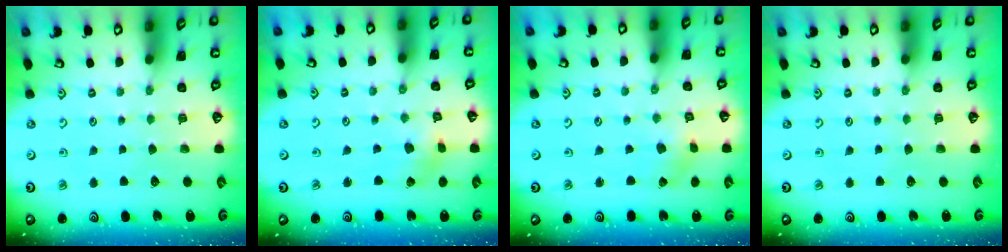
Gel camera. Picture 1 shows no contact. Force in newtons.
{"total": 3.1, "press": 3.1, "slide": 0.4}
{"total": 0.0}
{"total": 0.0}